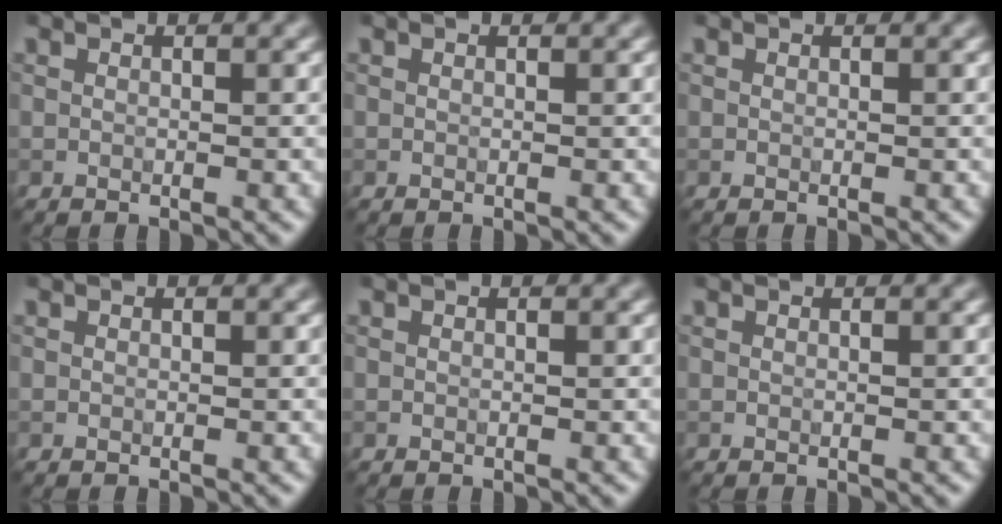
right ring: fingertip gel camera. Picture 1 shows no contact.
{"total": 0.0}
{"total": 0.0}
{"total": 0.0}
{"total": 0.0}
{"total": 0.0}